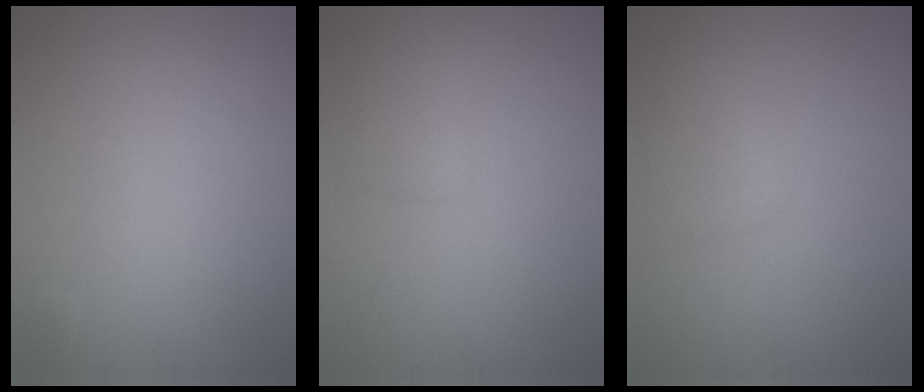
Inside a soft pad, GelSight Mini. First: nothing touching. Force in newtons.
{"total": 1.4, "press": 1.4, "slide": 0.1}
{"total": 1.8, "press": 1.8, "slide": 0.1}